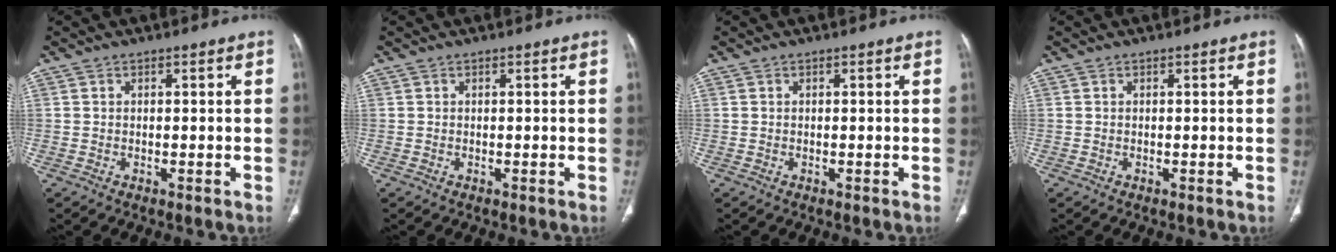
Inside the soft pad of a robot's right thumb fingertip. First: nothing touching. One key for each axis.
{"total": 0.0}
{"total": 0.0}
{"total": 0.0}